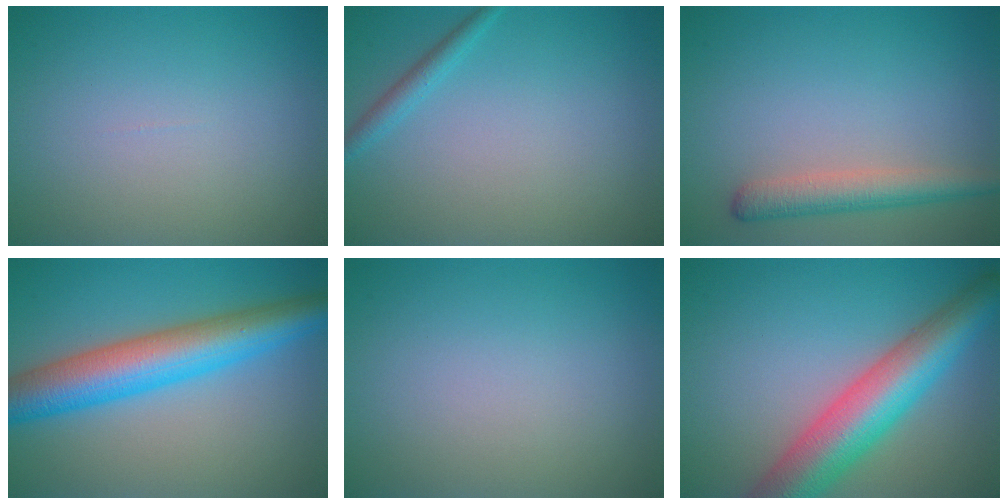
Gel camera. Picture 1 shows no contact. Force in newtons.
{"total": 1.4, "press": 1.4, "slide": 0.1}
{"total": 3.3, "press": 3.3, "slide": 0.1}
{"total": 8.3, "press": 8.3, "slide": 0.2}
{"total": 0.0}
{"total": 8.8, "press": 8.8, "slide": 0.4}